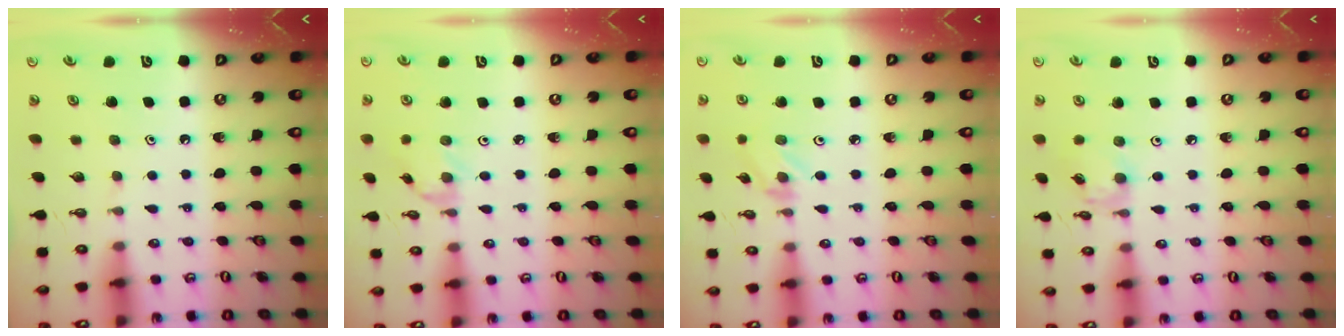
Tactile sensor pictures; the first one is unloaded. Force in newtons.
{"total": 1.2, "press": 1.1, "slide": 0.3}
{"total": 2.1, "press": 2.0, "slide": 0.4}
{"total": 6.9, "press": 6.9, "slide": 0.4}